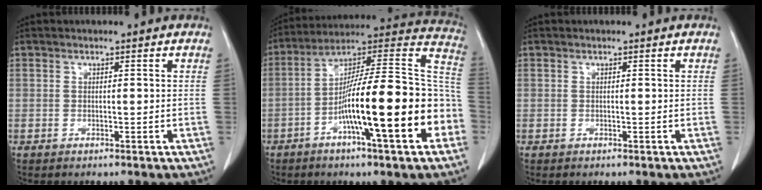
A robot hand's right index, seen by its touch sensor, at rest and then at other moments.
{"total": 22.3, "force": [-6.7, 2.4, 21.1], "torque": [-0.272, 0.019, -0.105]}
{"total": 0.0}